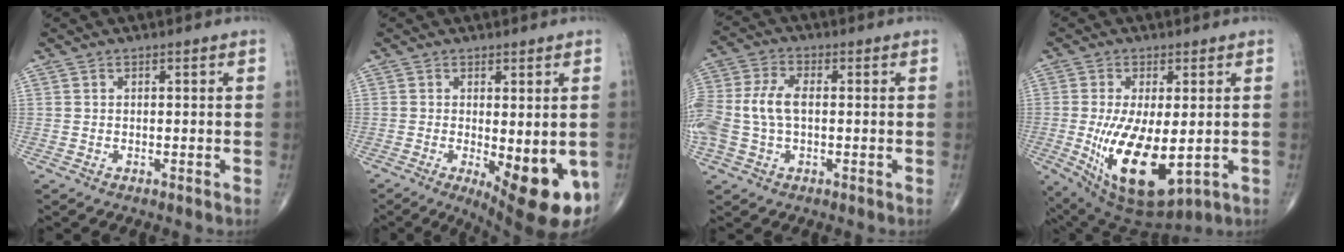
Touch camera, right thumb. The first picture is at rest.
{"total": 13.2, "force": [-3.8, 4.6, 11.8], "torque": [-0.133, -0.022, -0.038]}
{"total": 10.6, "force": [-0.2, 6.4, 8.5], "torque": [-0.212, 0.018, -0.005]}
{"total": 15.8, "force": [-2.5, 6.8, 14.1], "torque": [-0.259, -0.030, -0.019]}